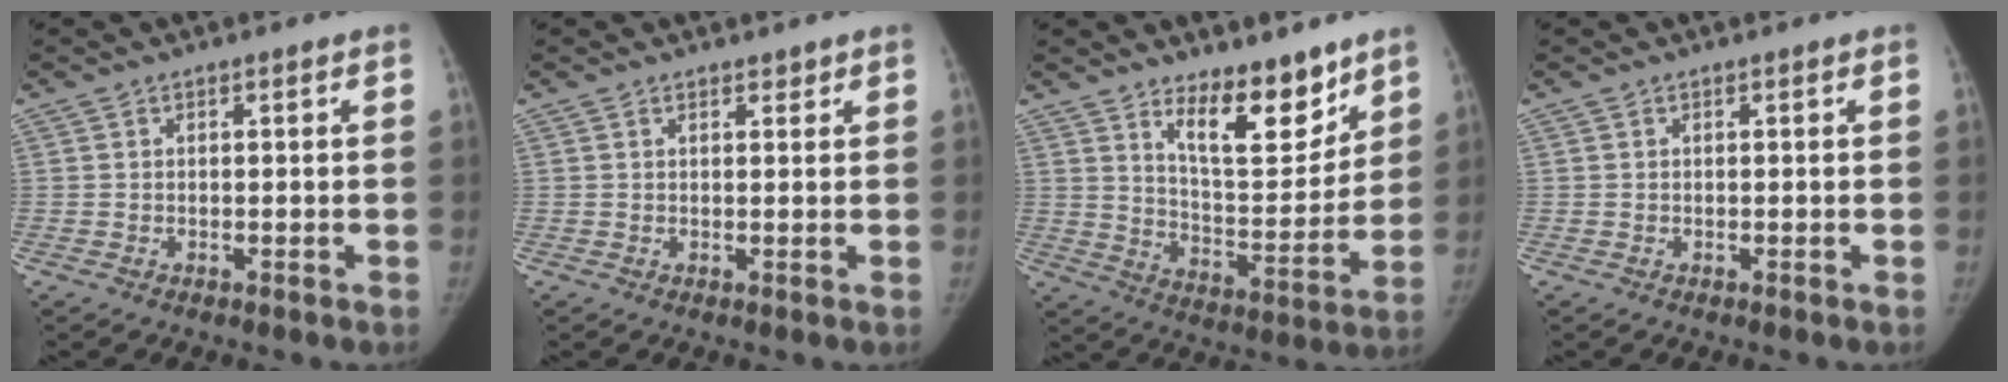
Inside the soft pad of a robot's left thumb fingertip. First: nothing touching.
{"total": 1.2, "force": [1.0, 0.6, 0.2], "torque": [0.006, -0.007, 0.012]}
{"total": 13.6, "force": [9.6, 5.2, 8.2], "torque": [-0.085, -0.085, 0.165]}
{"total": 0.0}